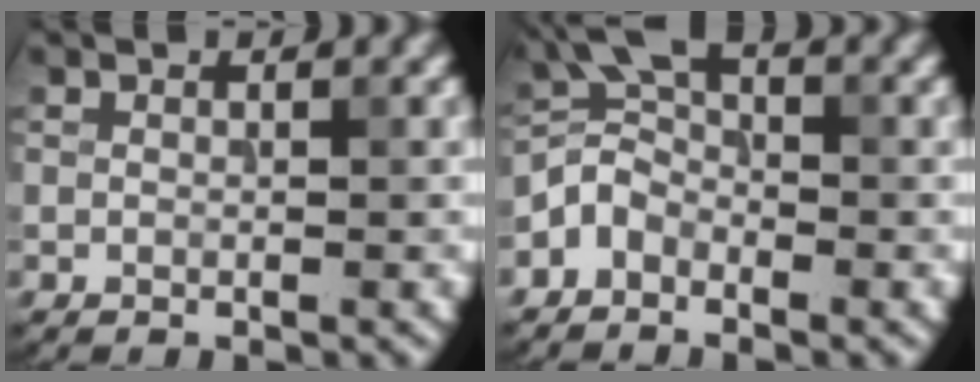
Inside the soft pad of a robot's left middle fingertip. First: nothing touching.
{"total": 2.9, "force": [-1.9, 1.7, 1.3], "torque": [-0.026, 0.011, -0.051]}